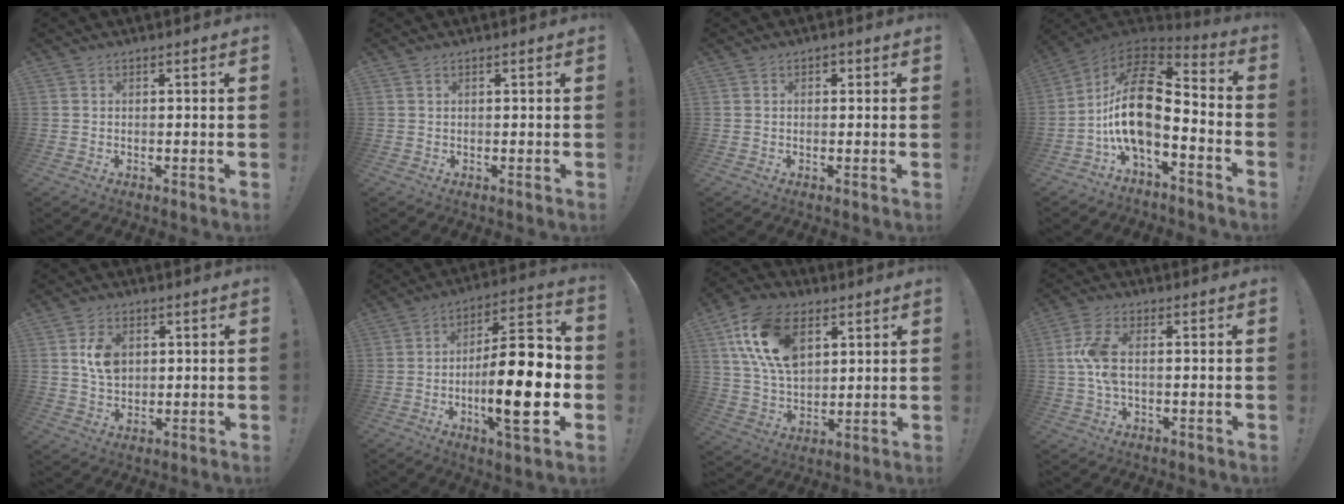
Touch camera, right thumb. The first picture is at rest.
{"total": 0.0}
{"total": 1.0, "force": [-0.1, 0.9, 0.5], "torque": [-0.006, 0.003, -0.004]}
{"total": 17.4, "force": [-2.1, 8.6, 15.0], "torque": [-0.296, 0.010, -0.037]}
{"total": 7.5, "force": [1.7, 5.6, 4.8], "torque": [-0.072, 0.005, 0.032]}
{"total": 23.3, "force": [-4.6, 6.9, 21.8], "torque": [-0.361, 0.025, -0.074]}
{"total": 18.7, "force": [7.7, 11.7, 12.4], "torque": [-0.233, -0.021, 0.143]}
{"total": 8.4, "force": [0.2, 3.8, 7.4], "torque": [-0.157, -0.002, 0.004]}